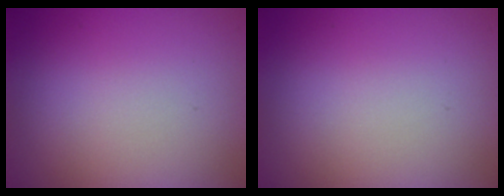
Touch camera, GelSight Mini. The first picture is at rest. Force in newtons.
{"total": 0.0}